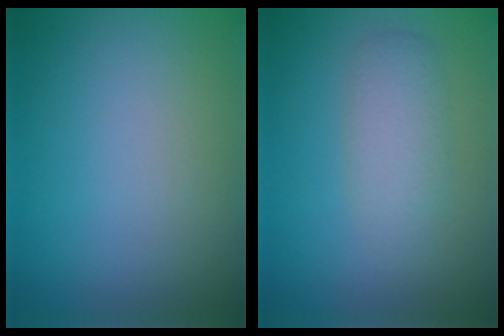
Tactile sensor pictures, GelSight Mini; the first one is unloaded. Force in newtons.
{"total": 3.0, "press": 3.0, "slide": 0.1}